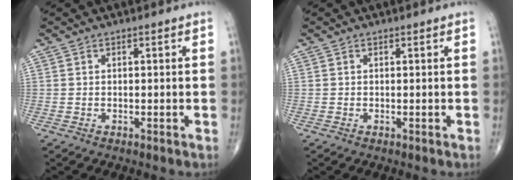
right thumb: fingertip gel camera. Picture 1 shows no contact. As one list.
[{"total": 0.0}]